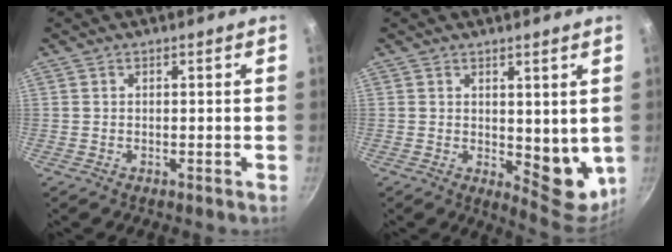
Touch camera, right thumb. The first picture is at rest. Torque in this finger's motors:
{"motor_torque": [-0.36, 0.61, 0.63, 0.04, 0.01]}